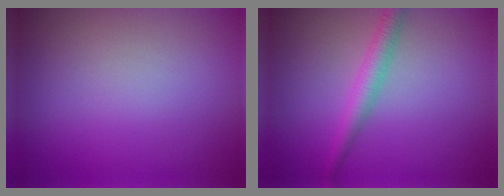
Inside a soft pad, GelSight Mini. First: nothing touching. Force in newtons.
{"total": 2.5, "press": 2.5, "slide": 0.1}